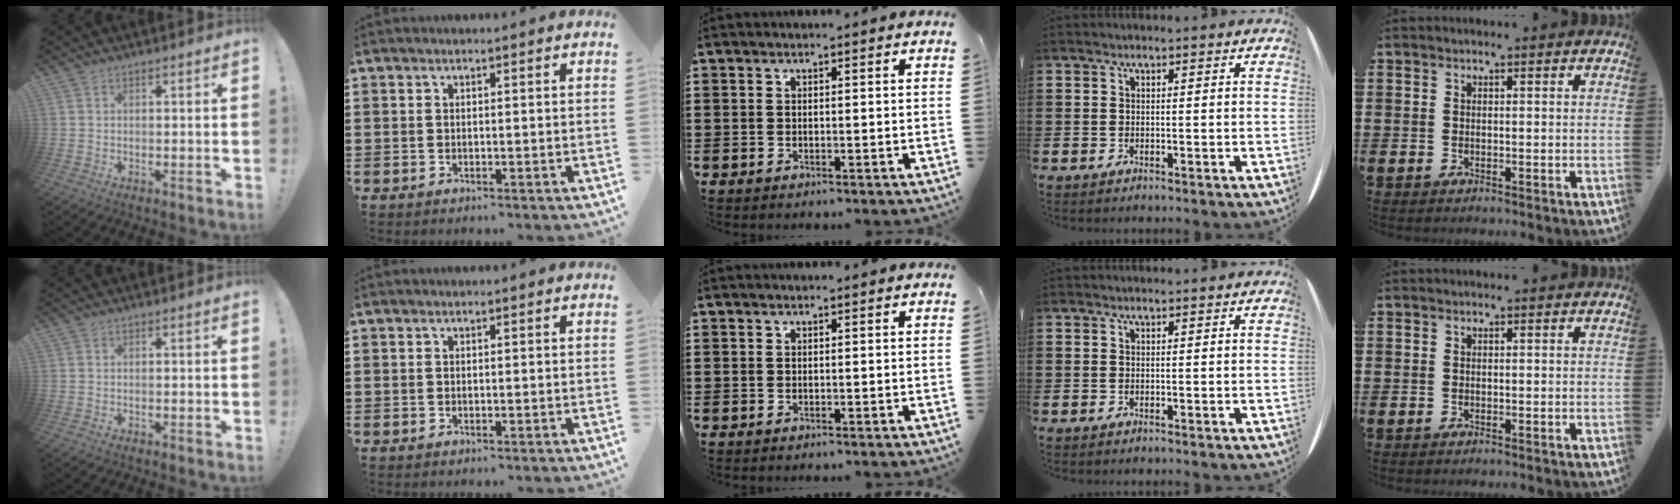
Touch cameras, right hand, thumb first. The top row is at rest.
{}